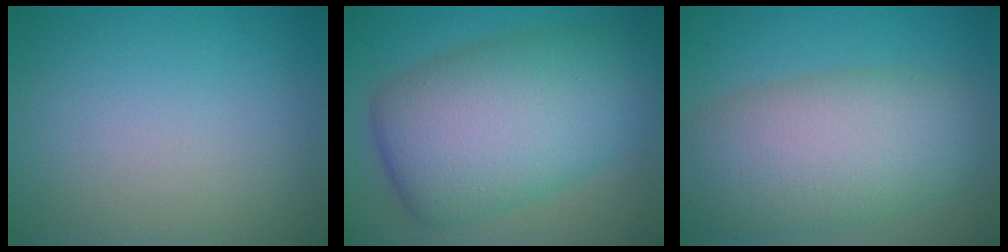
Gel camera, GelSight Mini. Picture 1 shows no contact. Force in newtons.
{"total": 11.7, "press": 11.7, "slide": 0.1}
{"total": 10.0, "press": 10.0, "slide": 0.3}